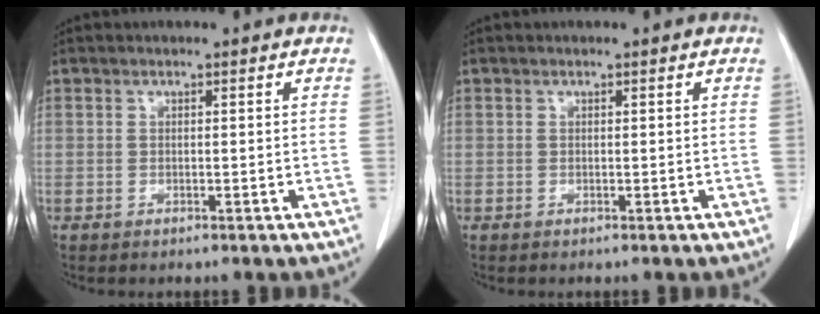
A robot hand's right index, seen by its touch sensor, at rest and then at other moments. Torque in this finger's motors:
{"motor_torque": [0.10, 0.00, -0.02, 0.01]}